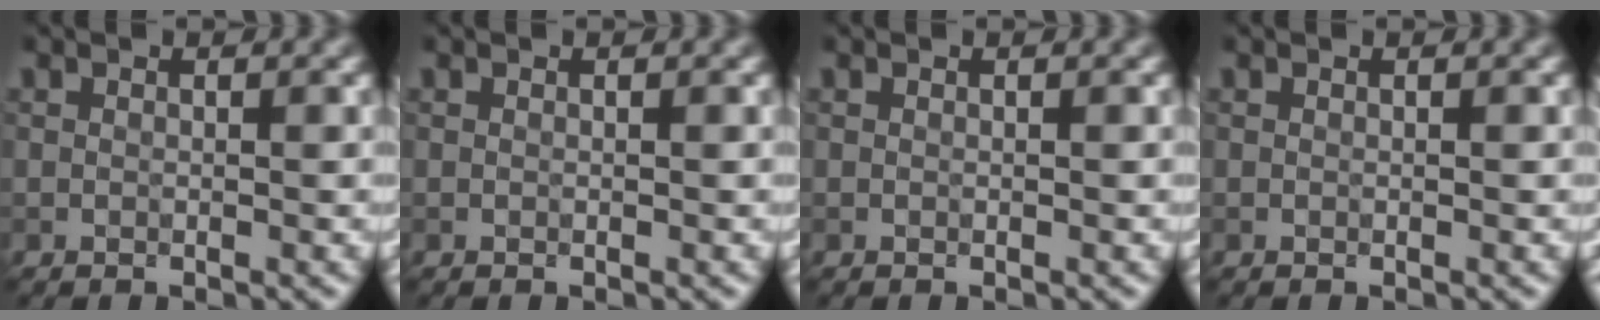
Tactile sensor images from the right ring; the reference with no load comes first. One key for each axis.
{"total": 0.0}
{"total": 0.0}
{"total": 0.0}